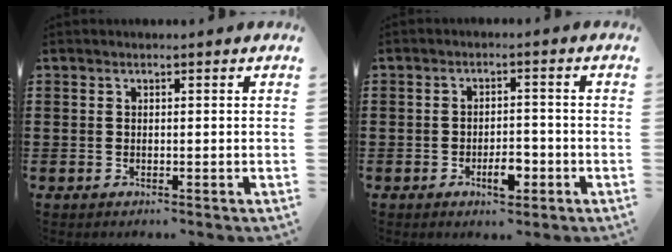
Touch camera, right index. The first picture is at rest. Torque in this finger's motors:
{"motor_torque": [0.76, 0.72, 0.11, 0.10]}